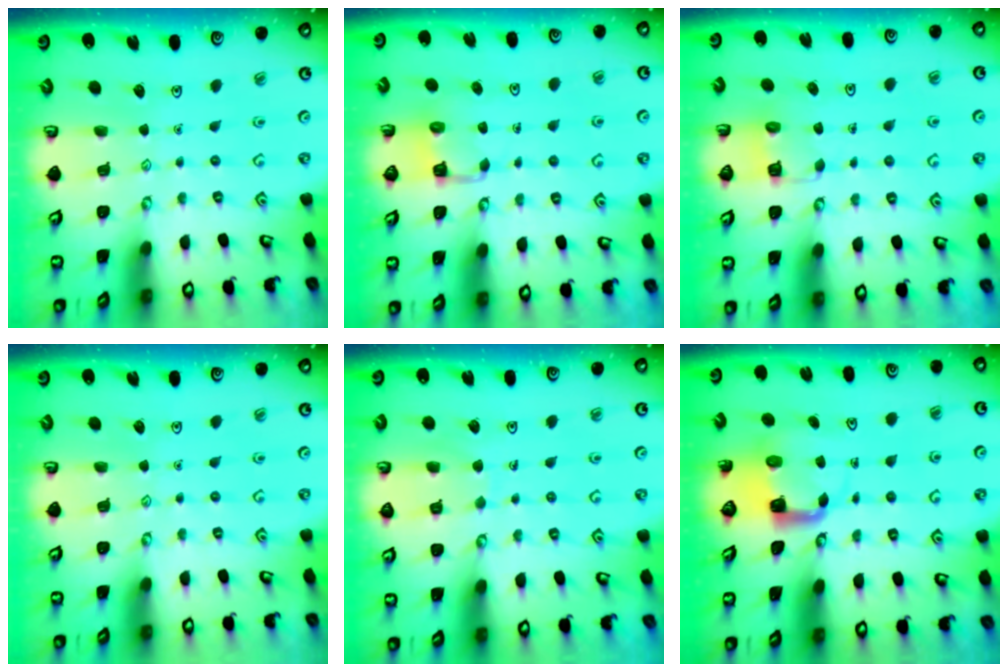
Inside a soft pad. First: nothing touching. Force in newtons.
{"total": 3.3, "press": 3.3, "slide": 0.3}
{"total": 2.8, "press": 2.8, "slide": 0.2}
{"total": 0.0}
{"total": 6.8, "press": 6.8, "slide": 0.4}
{"total": 4.0, "press": 3.9, "slide": 0.4}